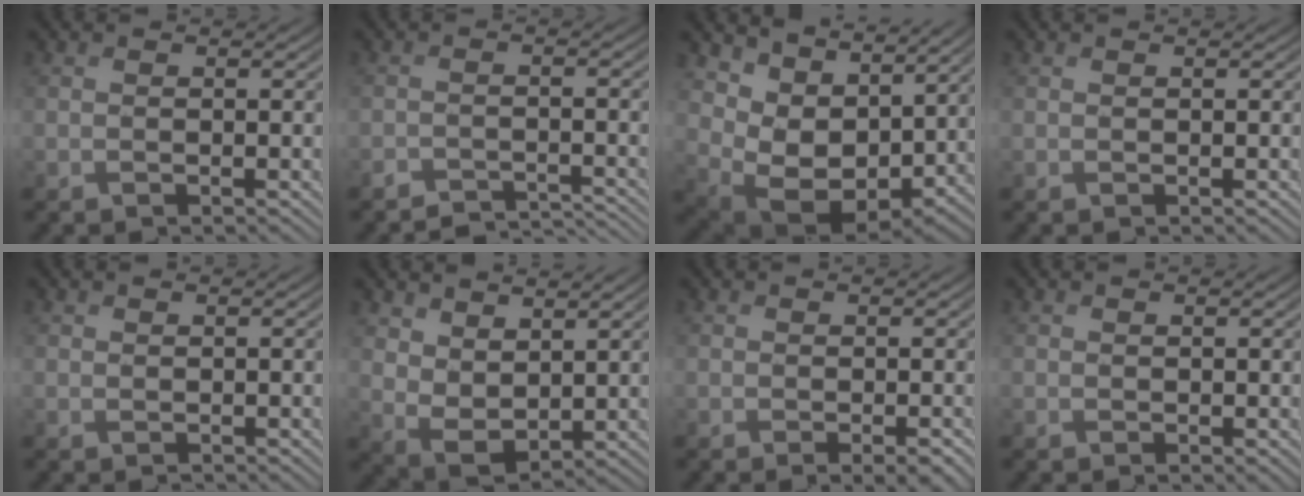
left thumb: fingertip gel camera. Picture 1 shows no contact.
{"total": 4.0, "force": [-3.9, 0.4, 0.8], "torque": [-0.015, -0.002, -0.063]}
{"total": 10.5, "force": [5.2, 6.5, 6.5], "torque": [-0.161, -0.016, 0.102]}
{"total": 0.0}
{"total": 0.6, "force": [0.5, 0.3, 0.2], "torque": [-0.007, -0.002, 0.010]}
{"total": 6.5, "force": [3.6, 3.7, 4.0], "torque": [-0.099, -0.010, 0.078]}
{"total": 1.4, "force": [-0.3, 0.4, 1.3], "torque": [-0.021, -0.005, -0.004]}
{"total": 0.8, "force": [0.4, 0.4, 0.5], "torque": [-0.009, -0.002, 0.008]}